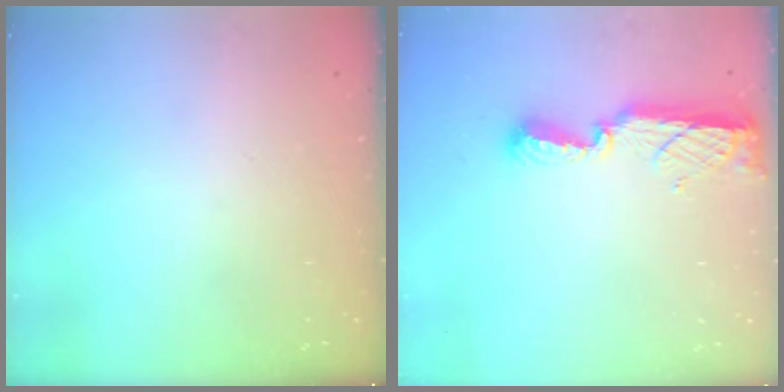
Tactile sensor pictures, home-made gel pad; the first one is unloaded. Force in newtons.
{"total": 11.5, "press": 10.0, "slide": 5.7}